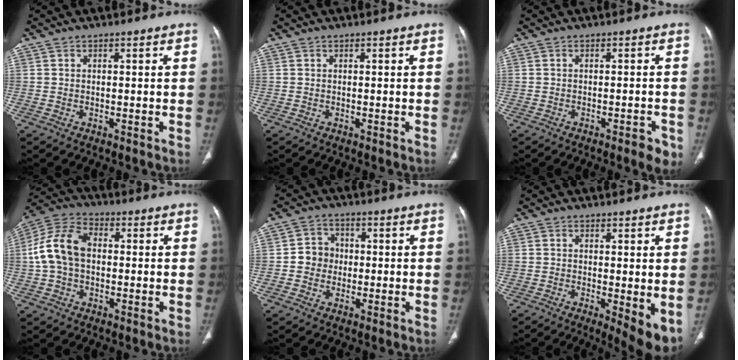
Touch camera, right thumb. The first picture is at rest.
{"total": 0.0}
{"total": 3.6, "force": [-1.9, 1.1, 2.9], "torque": [-0.033, 0.005, -0.021]}
{"total": 11.8, "force": [0.3, 8.1, 8.6], "torque": [-0.169, 0.032, -0.003]}
{"total": 5.3, "force": [-0.3, 4.9, 1.9], "torque": [-0.005, 0.013, -0.014]}
{"total": 6.7, "force": [-1.0, 1.9, 6.4], "torque": [-0.096, -0.022, -0.014]}